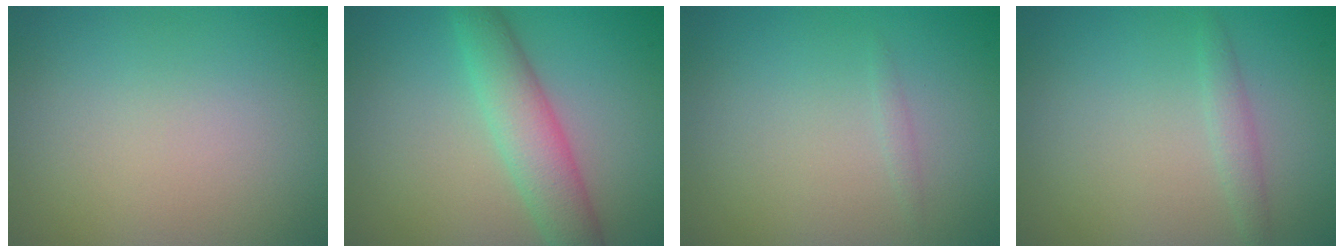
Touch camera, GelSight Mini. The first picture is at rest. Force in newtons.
{"total": 4.5, "press": 4.5, "slide": 0.1}
{"total": 0.6, "press": 0.6, "slide": 0.0}
{"total": 1.2, "press": 1.2, "slide": 0.1}